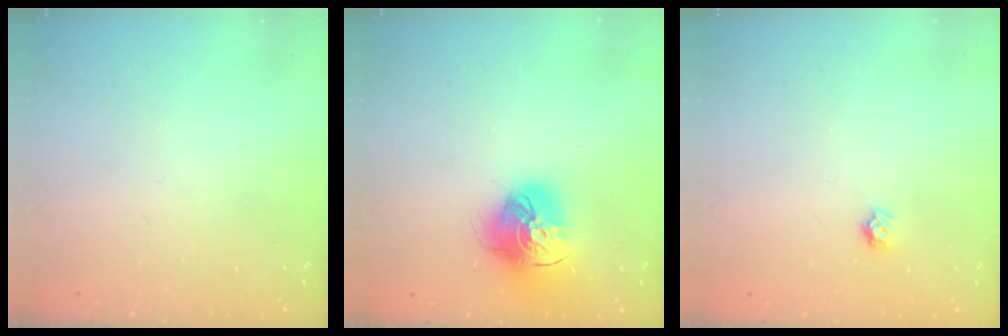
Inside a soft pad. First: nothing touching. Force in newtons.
{"total": 15.6, "press": 15.5, "slide": 1.7}
{"total": 3.7, "press": 3.6, "slide": 0.2}